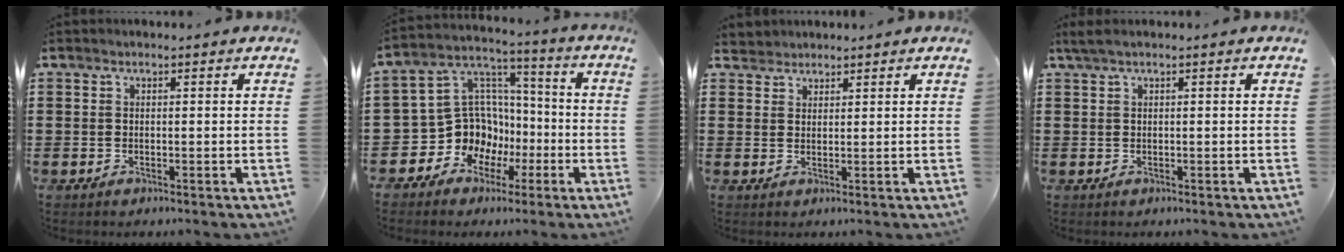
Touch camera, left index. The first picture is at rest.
{"total": 10.8, "force": [-3.1, 9.9, 3.0], "torque": [-0.108, -0.002, -0.048]}
{"total": 1.9, "force": [1.7, 0.6, -0.3], "torque": [0.000, 0.005, 0.036]}
{"total": 1.0, "force": [0.2, 0.0, 0.9], "torque": [-0.015, -0.002, 0.006]}